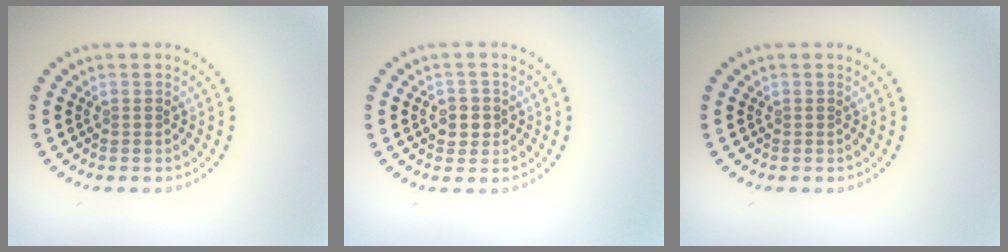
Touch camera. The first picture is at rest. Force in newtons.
{"total": 2.1, "press": 2.0, "slide": 0.7}
{"total": 0.0}